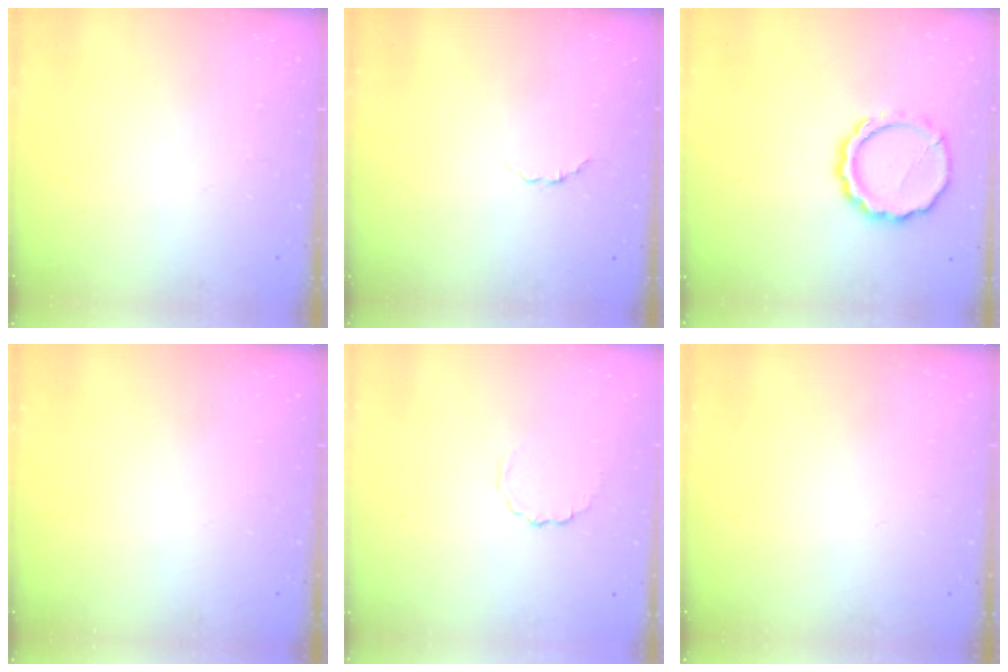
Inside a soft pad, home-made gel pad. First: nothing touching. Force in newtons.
{"total": 1.8, "press": 1.6, "slide": 0.8}
{"total": 11.3, "press": 11.0, "slide": 2.2}
{"total": 0.0}
{"total": 3.1, "press": 2.9, "slide": 1.1}
{"total": 0.0}